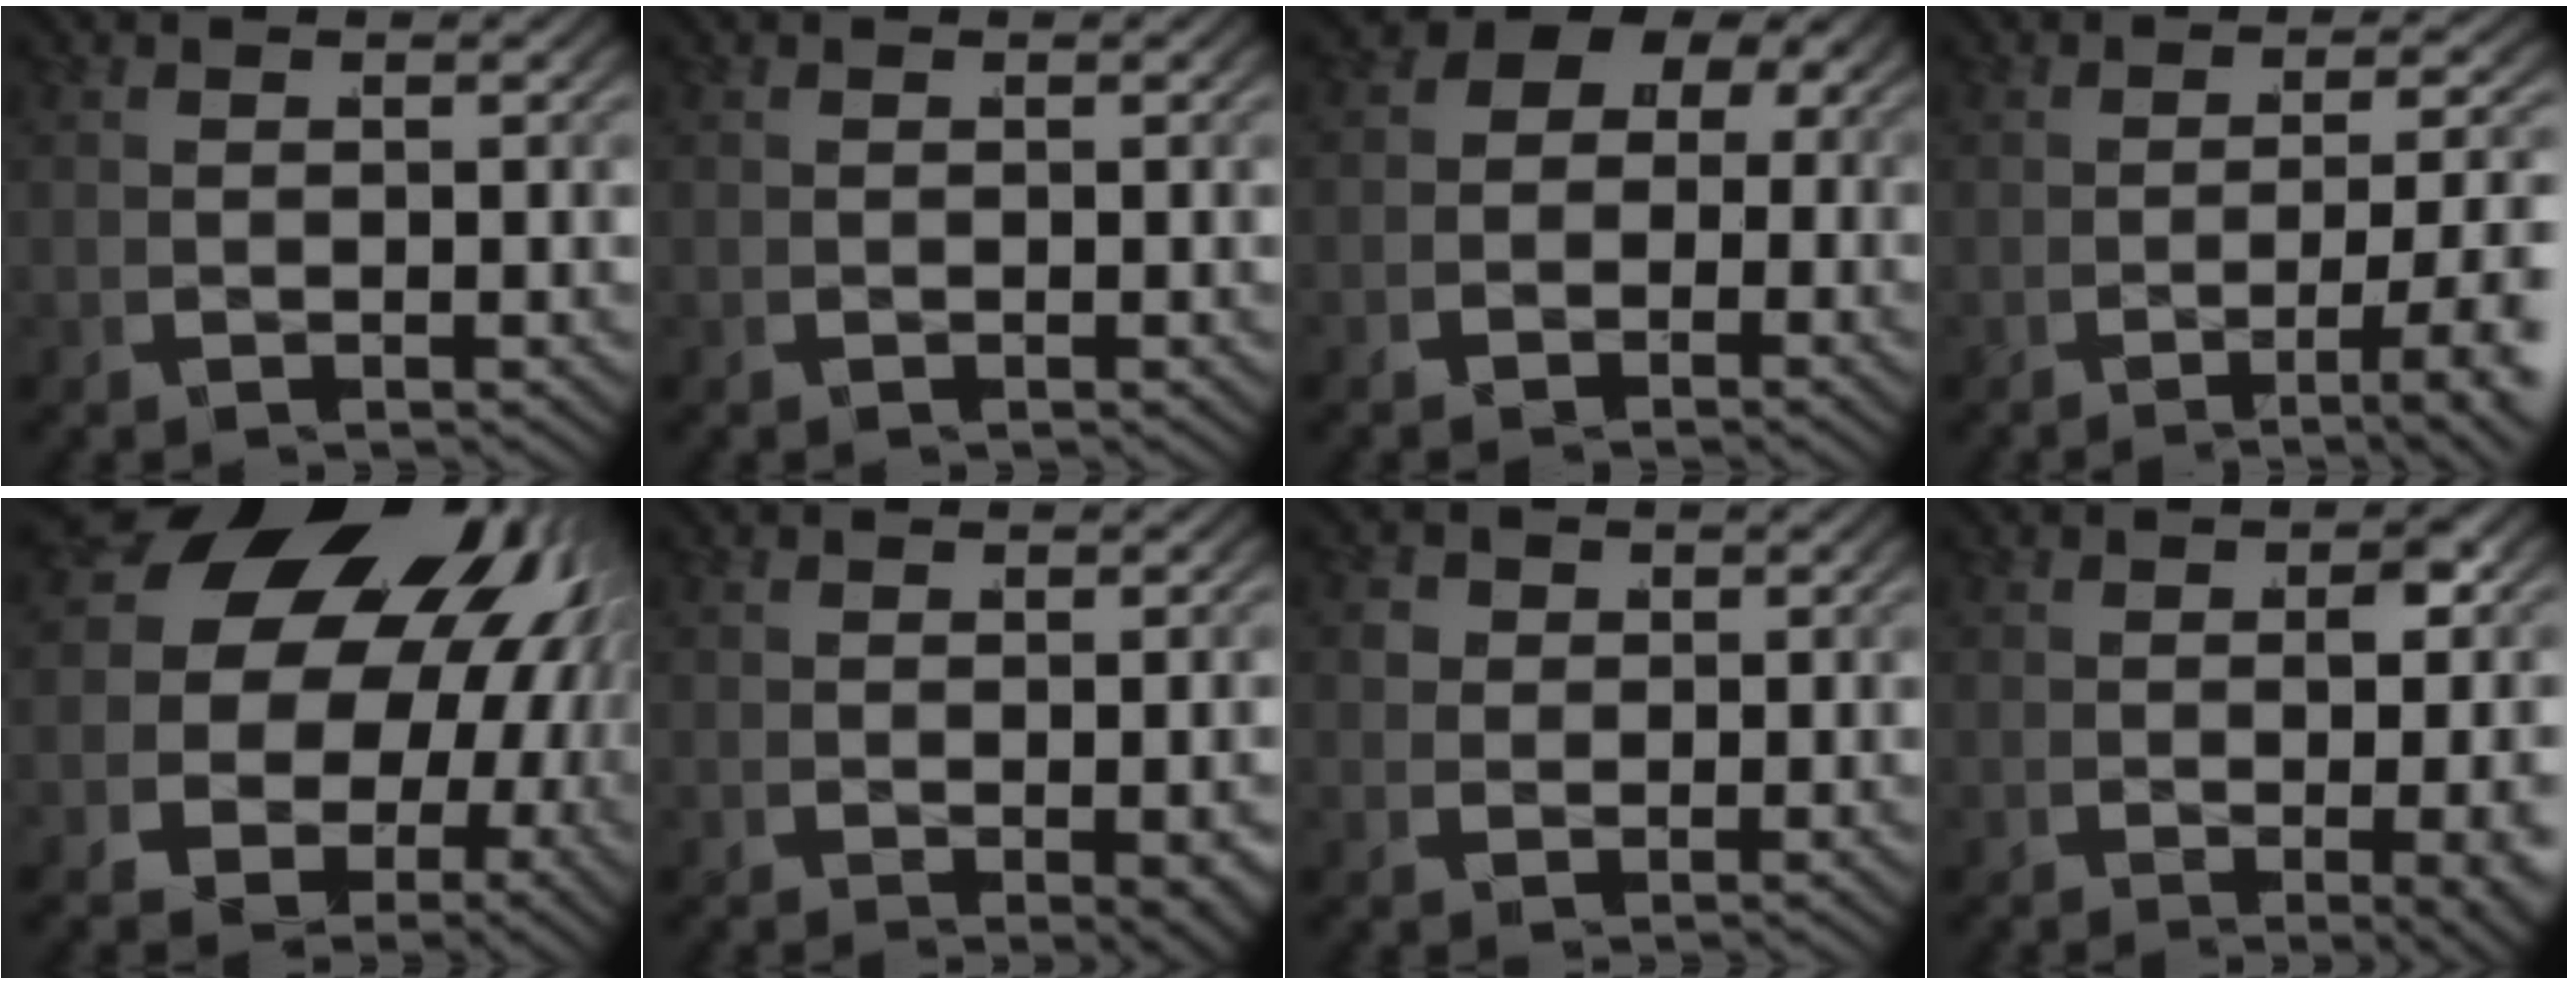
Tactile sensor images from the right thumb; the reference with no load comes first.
{"total": 0.0}
{"total": 4.7, "force": [0.0, 4.0, 2.4], "torque": [-0.059, -0.001, -0.008]}
{"total": 6.0, "force": [-2.6, 1.8, 5.1], "torque": [-0.081, 0.002, -0.046]}
{"total": 22.0, "force": [2.7, 17.2, 13.5], "torque": [-0.269, -0.021, 0.025]}
{"total": 1.4, "force": [-0.3, 0.6, 1.3], "torque": [-0.020, -0.010, 0.004]}
{"total": 2.0, "force": [0.2, 1.9, 0.6], "torque": [-0.027, -0.011, 0.007]}
{"total": 3.5, "force": [-0.5, 0.9, 3.4], "torque": [-0.042, -0.008, -0.005]}